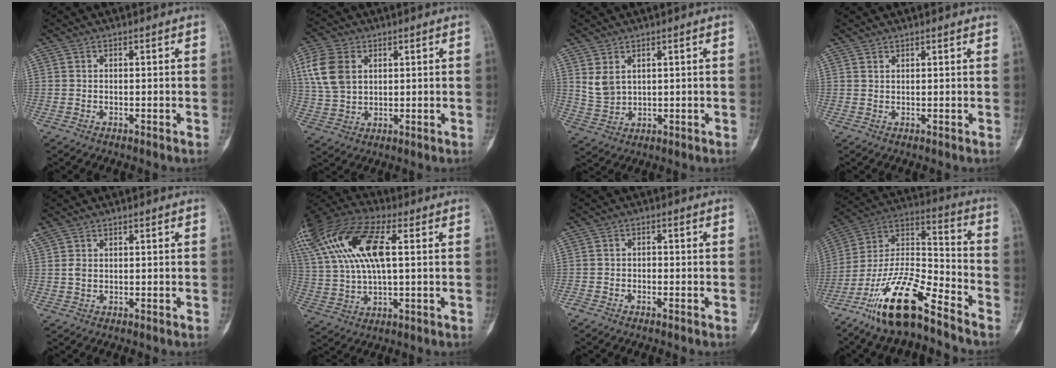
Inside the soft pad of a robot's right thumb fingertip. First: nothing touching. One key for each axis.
{"total": 9.8, "fx": 2.8, "fy": 7.0, "fz": 6.2, "tx": -0.125, "ty": -0.001, "tz": 0.059}
{"total": 4.5, "fx": 1.9, "fy": 3.1, "fz": 2.7, "tx": -0.047, "ty": -0.011, "tz": 0.052}
{"total": 1.5, "fx": 1.4, "fy": 0.3, "fz": 0.2, "tx": 0.008, "ty": -0.004, "tz": 0.020}
{"total": 2.1, "fx": 0.6, "fy": 1.5, "fz": 1.3, "tx": -0.039, "ty": 0.009, "tz": 0.021}
{"total": 23.6, "fx": 7.1, "fy": 10.7, "fz": 19.8, "tx": -0.448, "ty": 0.033, "tz": 0.128}
{"total": 2.0, "fx": -1.6, "fy": 1.1, "fz": 0.5, "tx": -0.006, "ty": 0.011, "tz": -0.031}
{"total": 18.0, "fx": -12.7, "fy": 4.6, "fz": 11.9, "tx": -0.216, "ty": 0.080, "tz": -0.235}